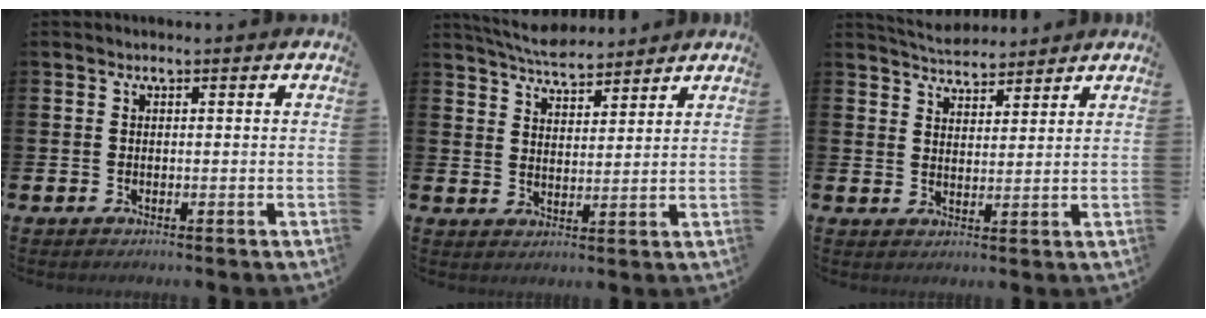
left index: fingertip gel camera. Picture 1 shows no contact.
{"total": 5.3, "force": [5.2, 0.8, 0.8], "torque": [-0.029, -0.026, 0.093]}
{"total": 4.6, "force": [4.5, 0.7, 0.1], "torque": [-0.013, -0.023, 0.082]}